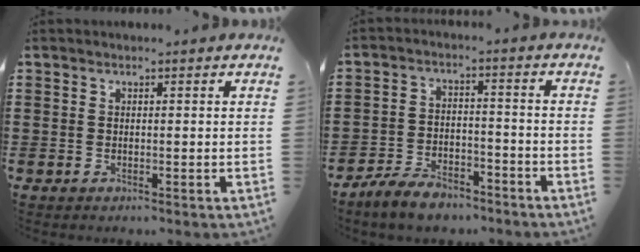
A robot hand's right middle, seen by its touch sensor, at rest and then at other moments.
{"total": 6.2, "force": [-5.5, 1.8, 2.2], "torque": [-0.053, 0.005, -0.110]}